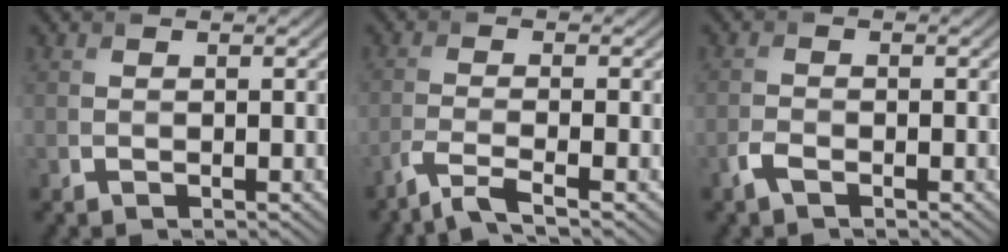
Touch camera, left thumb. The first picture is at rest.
{"total": 3.7, "force": [-2.6, 0.4, 2.5], "torque": [-0.042, 0.002, -0.072]}
{"total": 1.8, "force": [-1.3, 0.6, 1.1], "torque": [-0.029, -0.001, -0.031]}